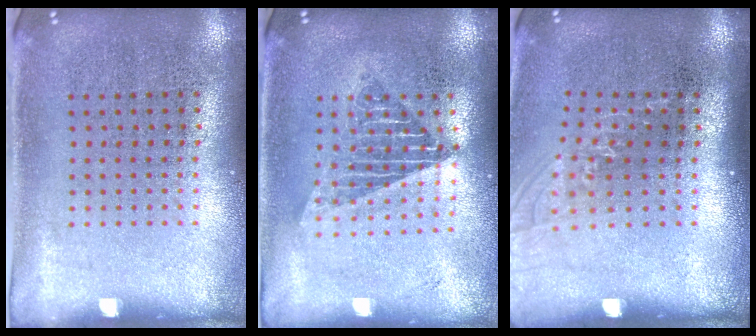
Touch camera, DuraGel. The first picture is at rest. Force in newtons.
{"total": 1.5, "press": 1.4, "slide": 0.7}
{"total": 1.1, "press": 0.9, "slide": 0.6}